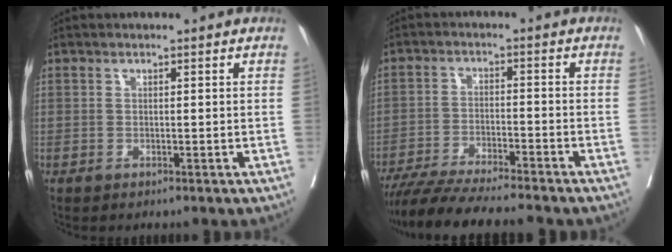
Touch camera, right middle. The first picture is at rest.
{"total": 12.8, "force": [-11.3, 0.3, 6.1], "torque": [-0.087, -0.023, -0.177]}